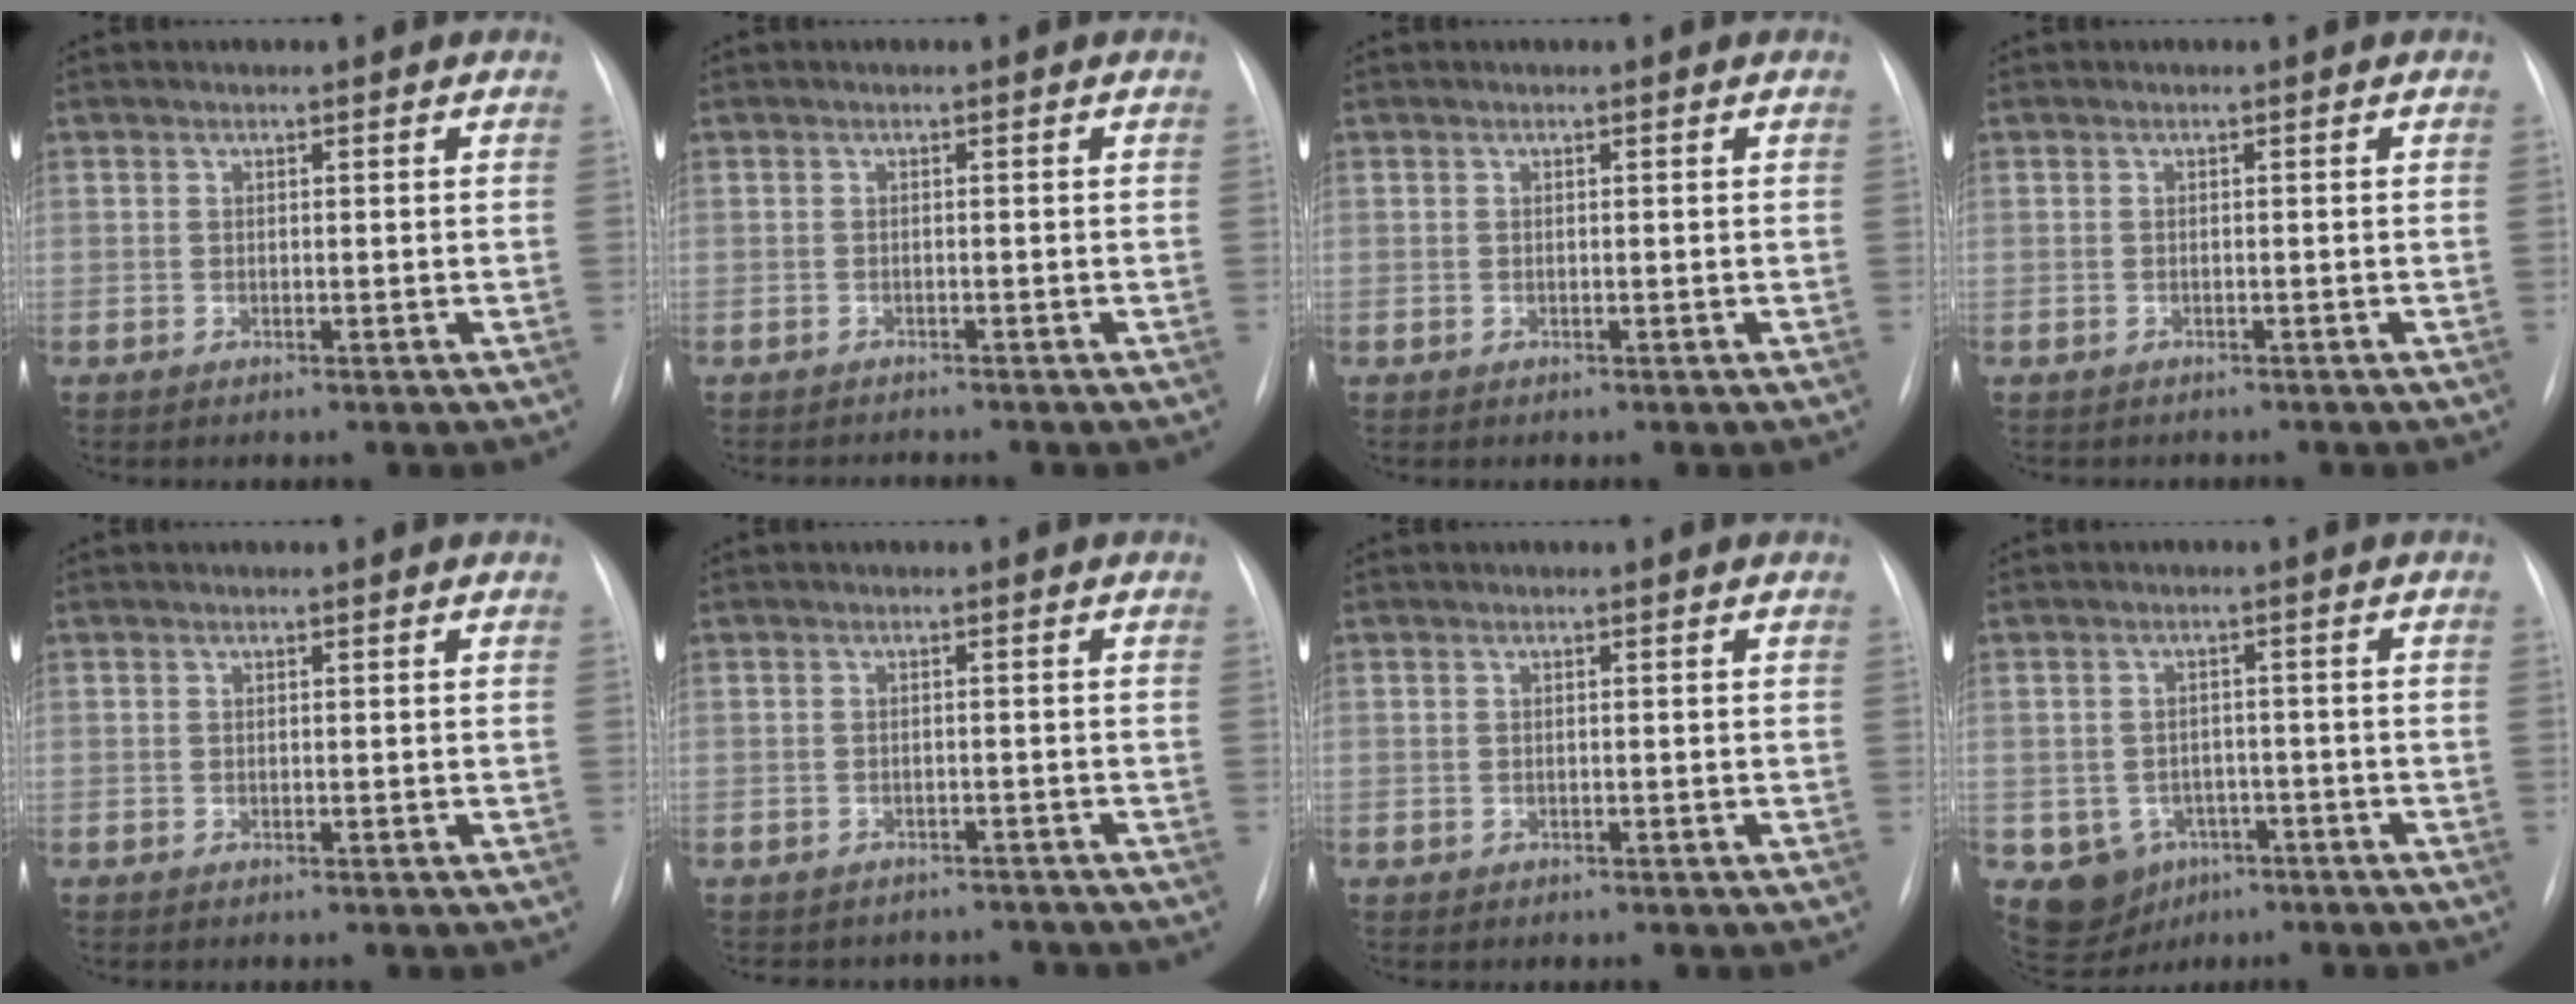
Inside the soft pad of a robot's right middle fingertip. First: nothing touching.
{"total": 1.3, "force": [-1.3, -0.2, -0.1], "torque": [0.002, -0.006, -0.019]}
{"total": 0.0}
{"total": 1.4, "force": [-1.2, 0.5, 0.3], "torque": [-0.010, -0.002, -0.014]}
{"total": 0.0}
{"total": 5.9, "force": [-5.3, 2.5, 0.2], "torque": [-0.002, 0.011, -0.057]}
{"total": 0.0}
{"total": 7.5, "force": [-3.5, 6.4, 1.7], "torque": [-0.035, 0.011, -0.039]}